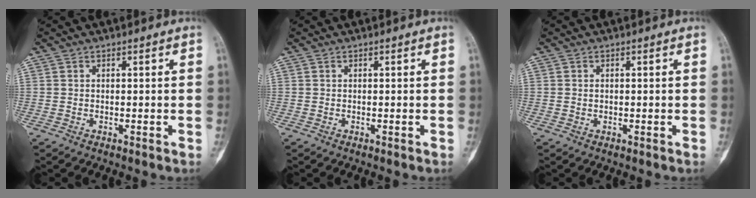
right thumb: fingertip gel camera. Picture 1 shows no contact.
{"total": 0.0}
{"total": 0.6, "force": [0.0, 0.5, 0.4], "torque": [-0.009, 0.000, 0.001]}